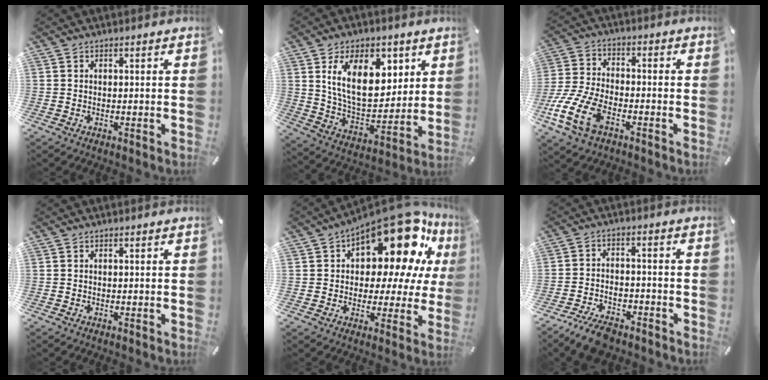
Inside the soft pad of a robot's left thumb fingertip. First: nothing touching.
{"total": 17.5, "force": [7.1, 10.6, 12.0], "torque": [-0.217, -0.021, 0.124]}
{"total": 13.1, "force": [-6.6, 7.5, 8.5], "torque": [-0.184, 0.025, -0.120]}
{"total": 0.0}
{"total": 20.1, "force": [11.7, 9.6, 13.2], "torque": [-0.194, -0.095, 0.196]}
{"total": 7.0, "force": [-5.4, 3.1, 3.0], "torque": [-0.052, 0.031, -0.101]}